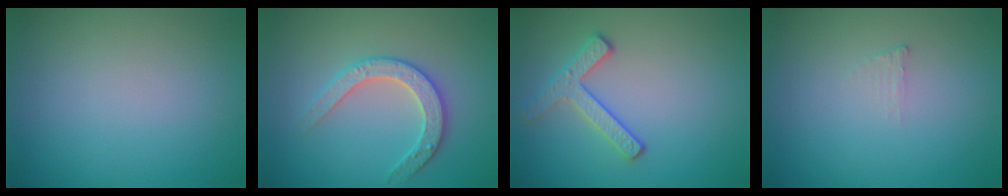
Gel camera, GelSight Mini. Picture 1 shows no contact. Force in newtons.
{"total": 3.0, "press": 2.9, "slide": 0.5}
{"total": 2.5, "press": 2.3, "slide": 0.9}
{"total": 0.6, "press": 0.6, "slide": 0.1}